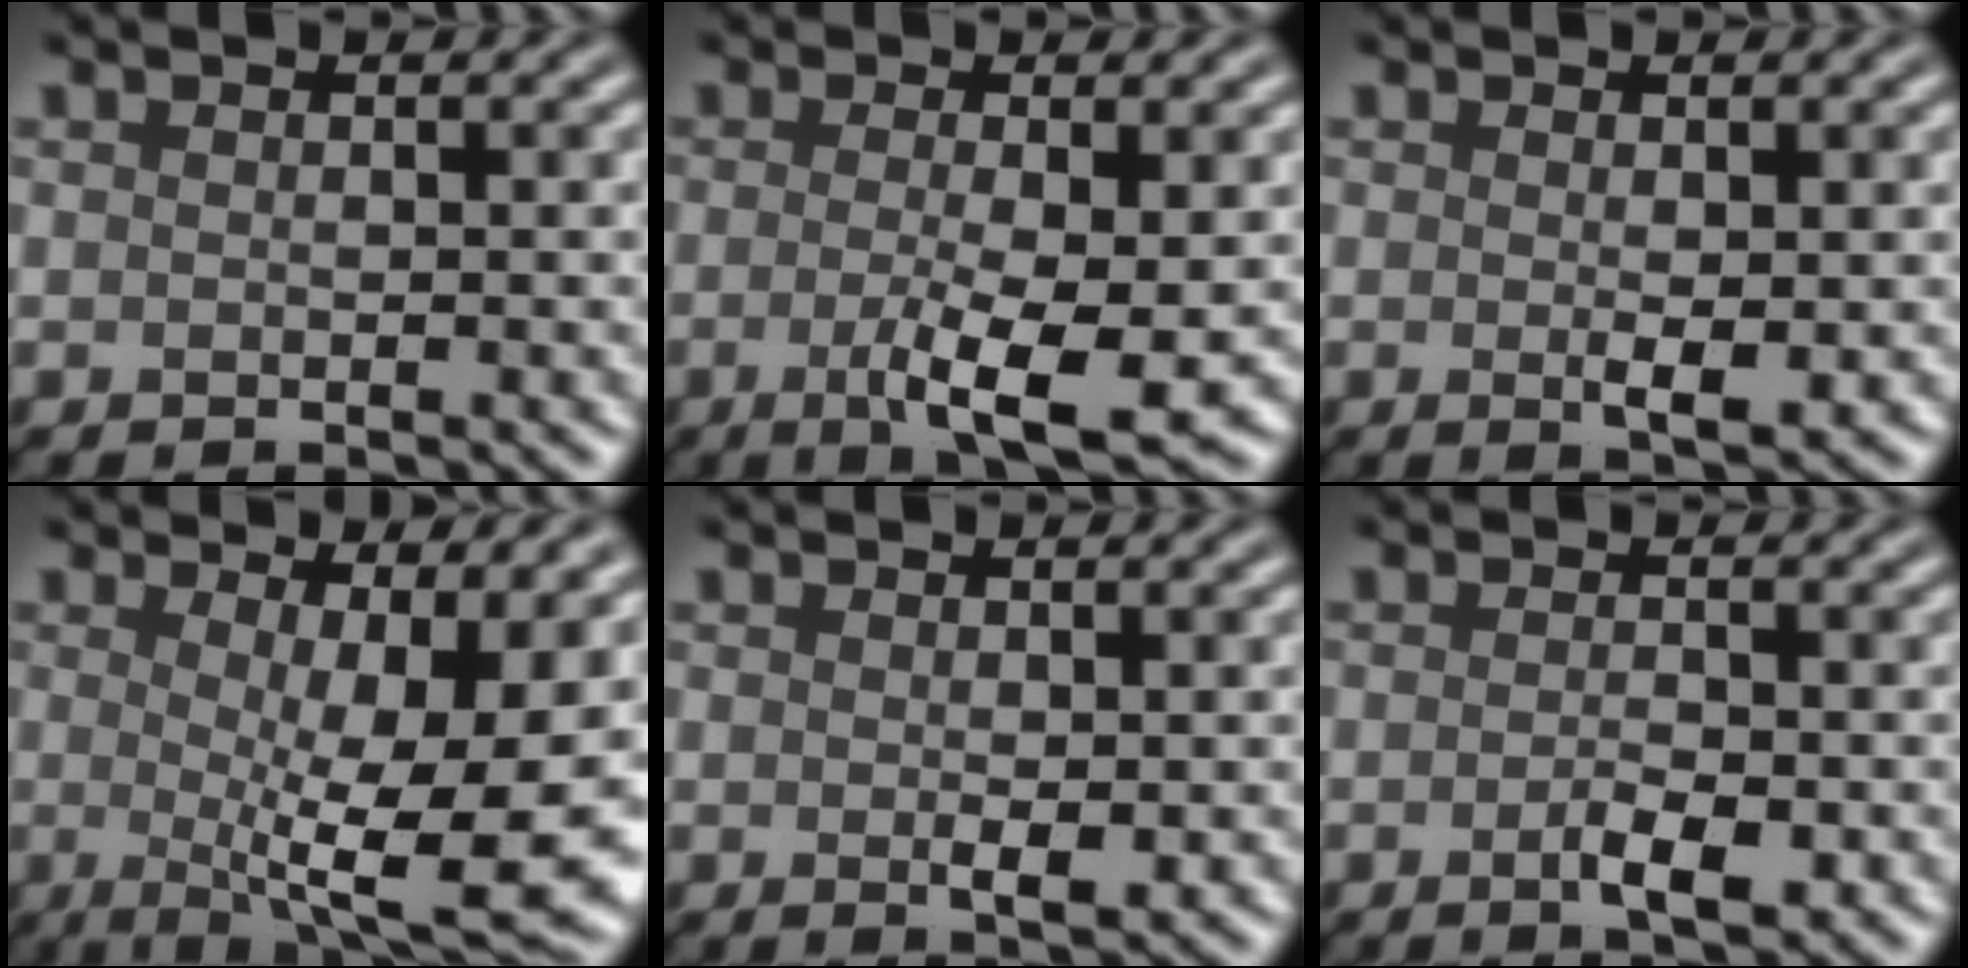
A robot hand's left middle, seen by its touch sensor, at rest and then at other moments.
{"total": 4.9, "force": [-1.1, 1.0, 4.7], "torque": [-0.090, -0.014, -0.020]}
{"total": 1.7, "force": [0.0, 0.4, 1.7], "torque": [-0.028, -0.006, -0.002]}
{"total": 12.8, "force": [-0.5, 3.5, 12.3], "torque": [-0.143, -0.003, -0.003]}
{"total": 1.5, "force": [-0.2, 0.6, 1.4], "torque": [-0.025, -0.005, -0.001]}
{"total": 2.2, "force": [-0.9, 0.6, 1.9], "torque": [-0.035, -0.001, -0.015]}